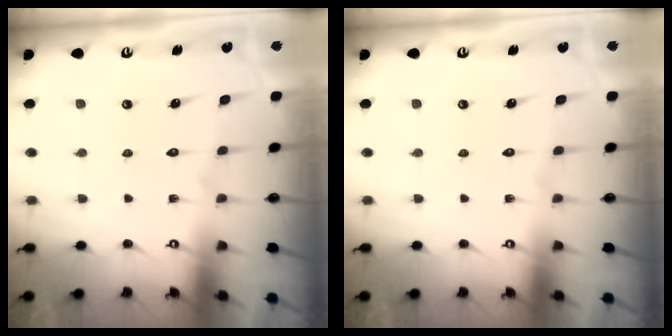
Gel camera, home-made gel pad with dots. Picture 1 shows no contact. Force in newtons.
{"total": 0.0}